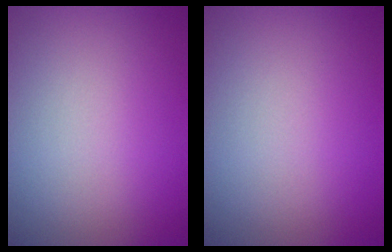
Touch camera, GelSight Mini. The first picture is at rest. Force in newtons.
{"total": 0.0}